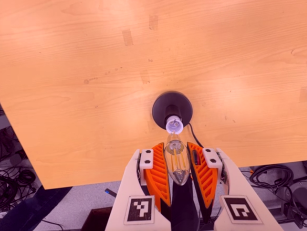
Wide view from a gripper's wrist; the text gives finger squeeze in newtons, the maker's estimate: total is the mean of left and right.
{"total": 15.4, "left": 16.6, "right": 14.3}